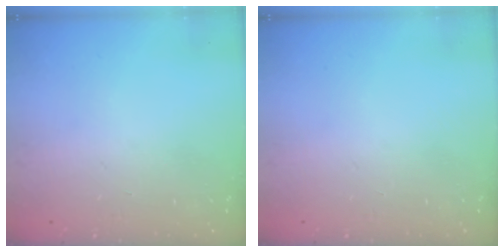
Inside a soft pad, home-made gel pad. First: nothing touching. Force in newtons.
{"total": 0.0}